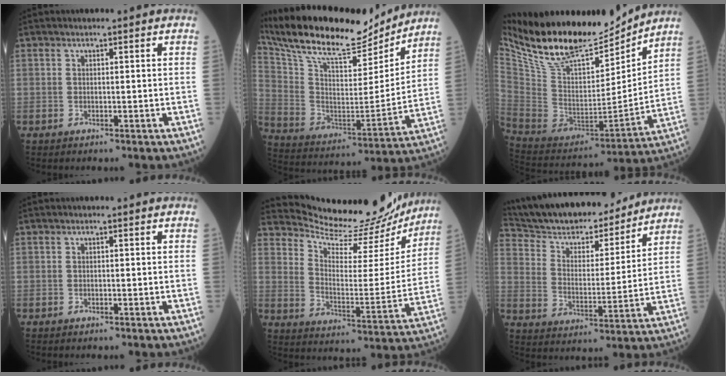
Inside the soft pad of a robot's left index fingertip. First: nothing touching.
{"total": 22.5, "force": [20.0, 4.5, 9.1], "torque": [-0.177, -0.002, 0.329]}
{"total": 21.8, "force": [18.5, 5.6, 10.0], "torque": [-0.193, -0.014, 0.326]}
{"total": 0.0}
{"total": 19.0, "force": [18.3, 3.5, 4.0], "torque": [-0.063, -0.052, 0.245]}
{"total": 19.6, "force": [17.8, 4.2, 7.0], "torque": [-0.118, 0.005, 0.282]}